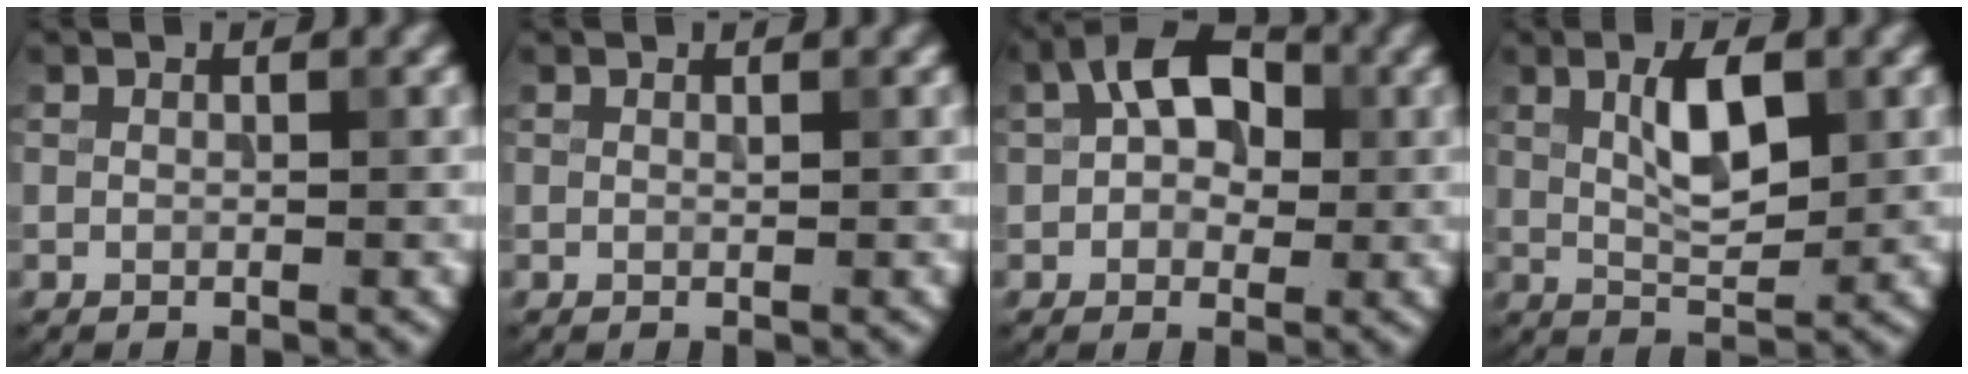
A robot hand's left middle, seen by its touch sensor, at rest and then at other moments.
{"total": 0.0}
{"total": 6.0, "force": [1.4, 3.9, 4.3], "torque": [-0.061, 0.017, 0.004]}
{"total": 4.5, "force": [1.3, 1.6, 4.0], "torque": [-0.078, 0.002, 0.024]}